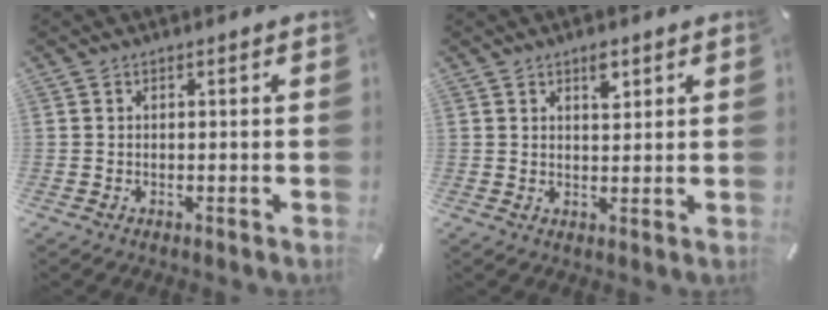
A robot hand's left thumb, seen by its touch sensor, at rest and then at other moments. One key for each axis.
{"total": 3.5, "fx": 2.2, "fy": 1.7, "fz": 2.2, "tx": -0.023, "ty": -0.007, "tz": 0.034}